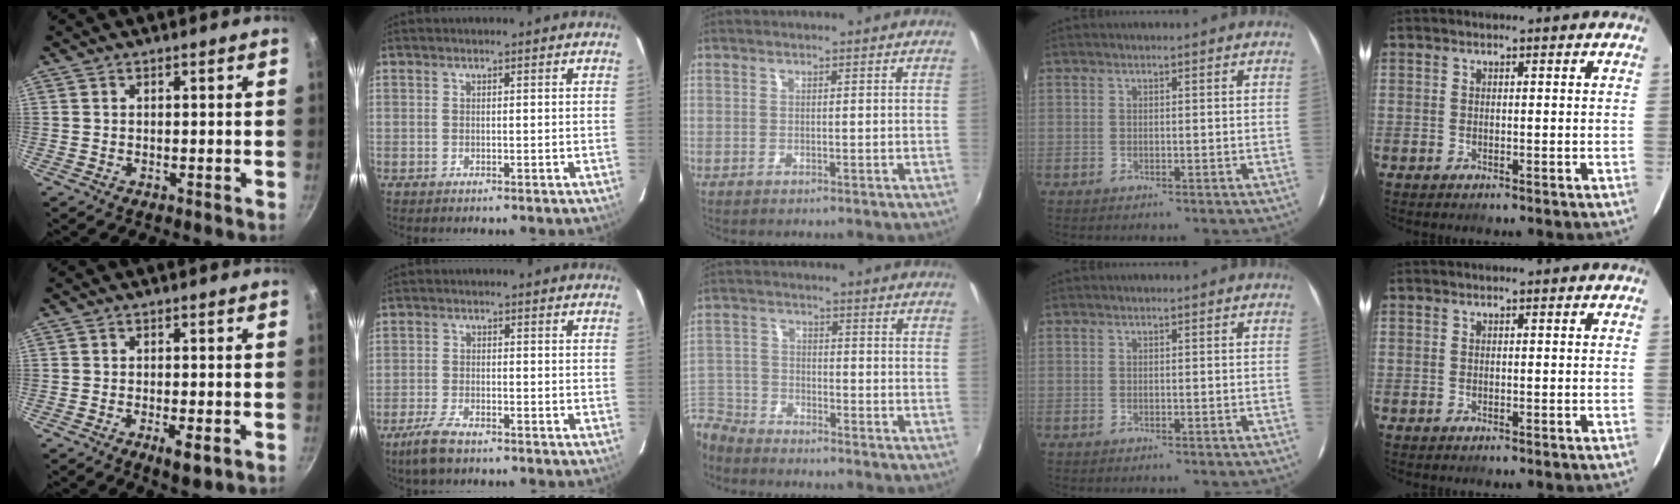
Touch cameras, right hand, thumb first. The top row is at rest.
{"thumb": {"total": 4.0, "force": [-1.5, 1.2, 3.5], "torque": [-0.062, 0.000, -0.021]}, "index": {"total": 5.4, "force": [-4.1, 1.6, 3.2], "torque": [-0.092, -0.009, -0.080]}, "middle": {"total": 9.0, "force": [-7.9, 3.9, 1.9], "torque": [-0.062, 0.010, -0.161]}}